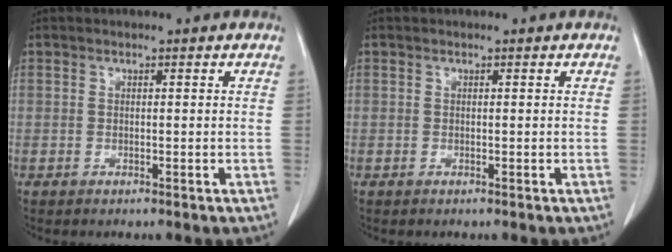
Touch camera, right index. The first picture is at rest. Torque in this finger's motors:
{"motor_torque": [0.00, 0.00, 0.00, 0.00]}